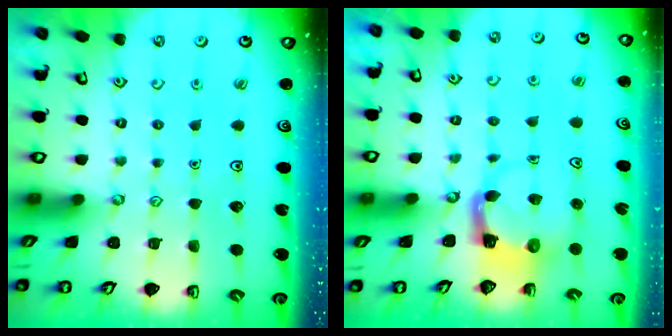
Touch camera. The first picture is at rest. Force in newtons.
{"total": 3.9, "press": 3.9, "slide": 0.7}